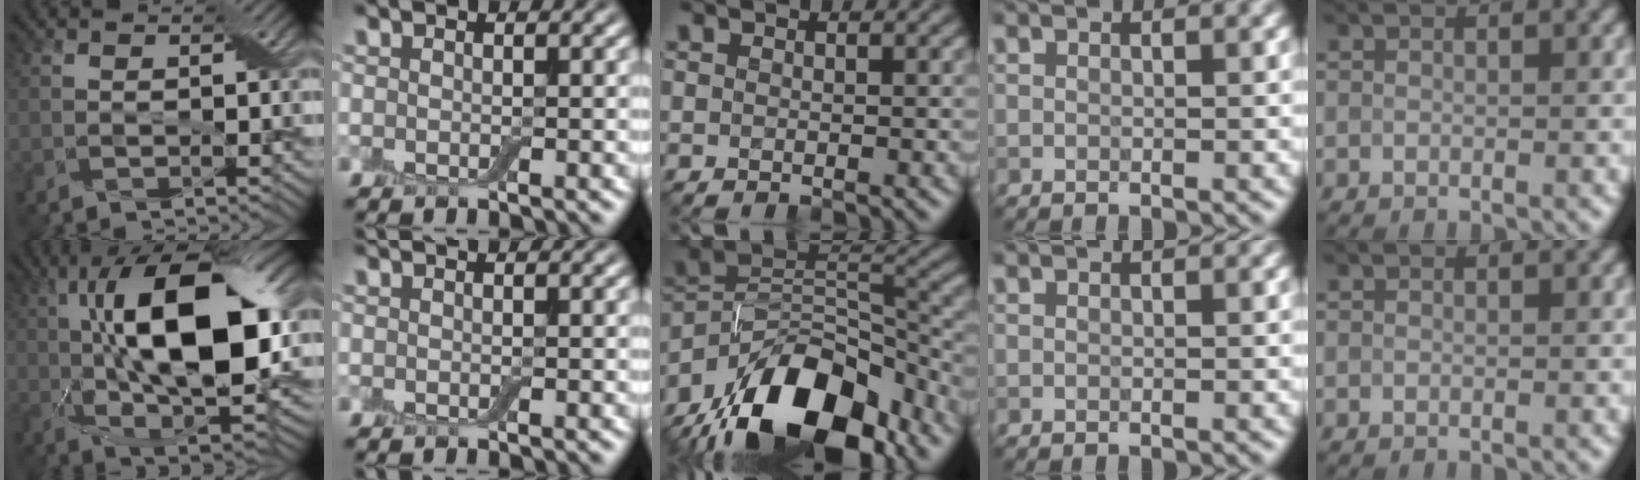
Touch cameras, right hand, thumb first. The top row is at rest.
{"thumb": {"total": 18.4, "force": [2.3, 7.6, 16.6], "torque": [-0.280, 0.022, 0.022]}, "middle": {"total": 14.8, "force": [-10.4, 7.0, 7.9], "torque": [-0.149, 0.019, -0.194]}}